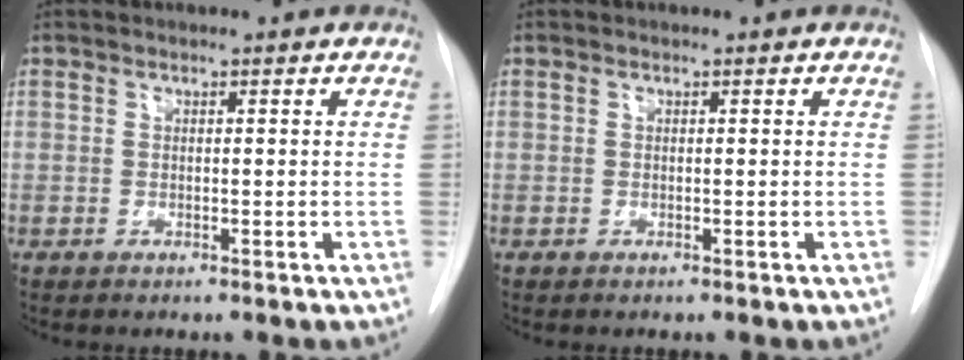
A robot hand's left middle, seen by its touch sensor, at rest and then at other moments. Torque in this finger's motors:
{"motor_torque": [0.24, -0.07, 0.03, 0.01]}